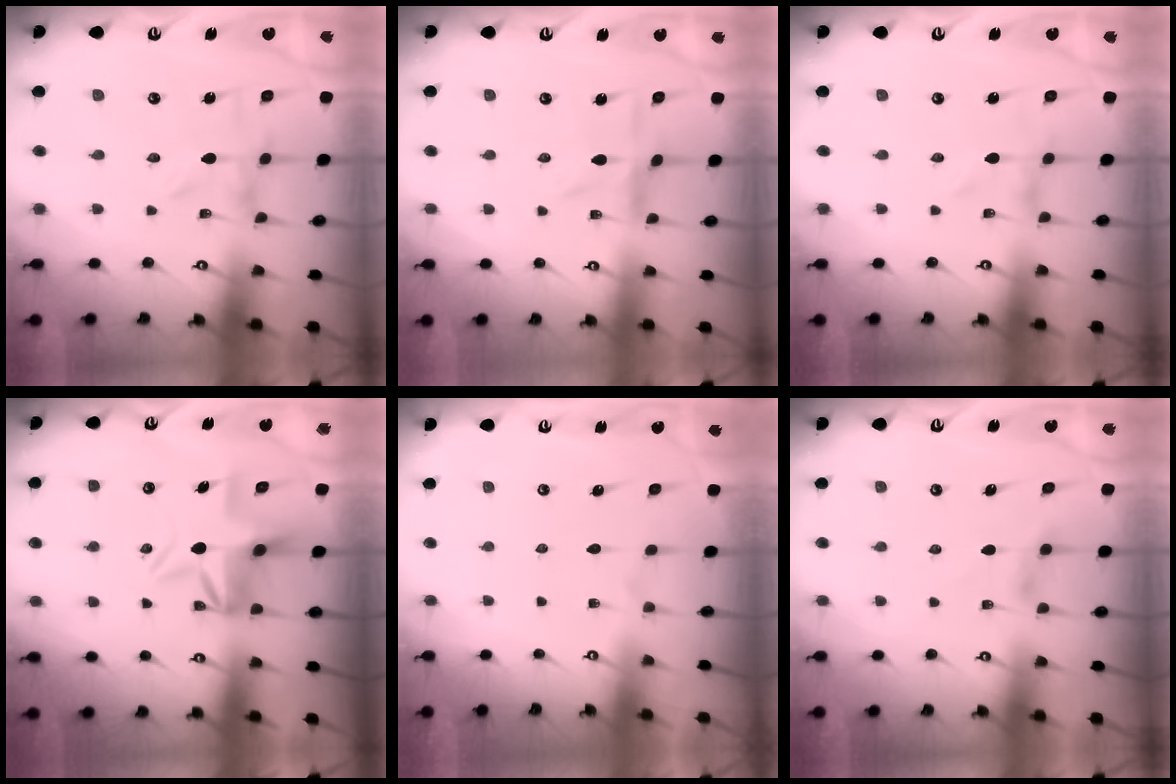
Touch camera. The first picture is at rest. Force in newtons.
{"total": 2.7, "press": 2.7, "slide": 0.4}
{"total": 0.0}
{"total": 7.4, "press": 7.3, "slide": 0.8}
{"total": 1.6, "press": 1.6, "slide": 0.1}
{"total": 1.6, "press": 1.6, "slide": 0.4}